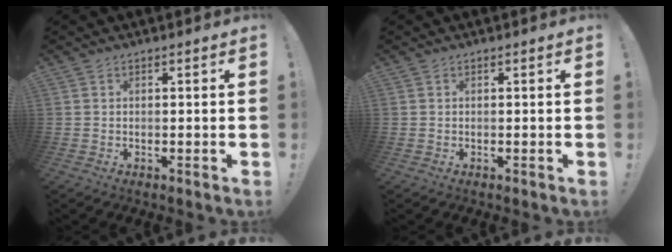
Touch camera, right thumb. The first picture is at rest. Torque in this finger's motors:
{"motor_torque": [0.00, 0.00, 0.00, 0.00, 0.00]}